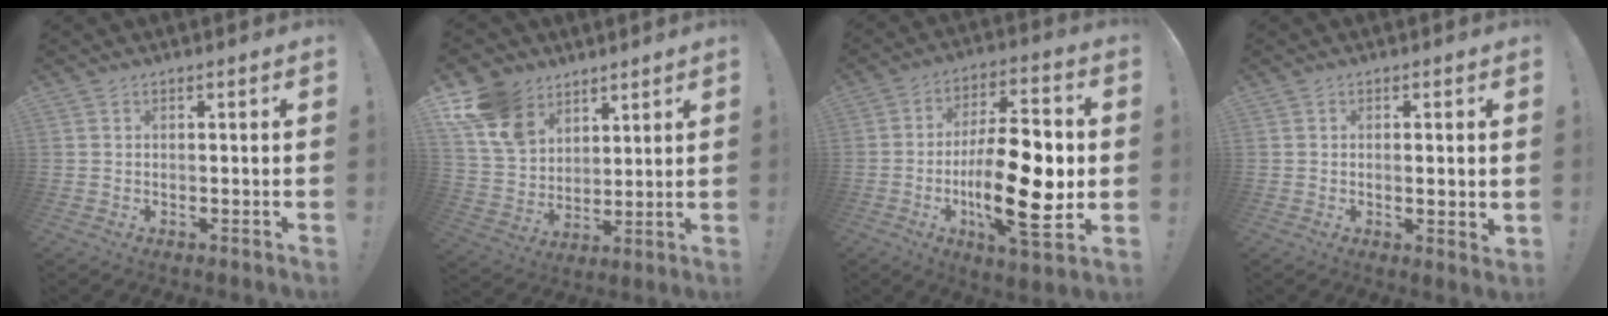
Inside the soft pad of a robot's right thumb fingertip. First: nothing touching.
{"total": 14.8, "force": [9.0, 10.2, 5.8], "torque": [-0.114, -0.047, 0.182]}
{"total": 22.7, "force": [-3.6, 8.4, 20.8], "torque": [-0.358, 0.005, -0.059]}
{"total": 2.2, "force": [0.7, 0.7, 2.0], "torque": [-0.025, -0.004, 0.013]}